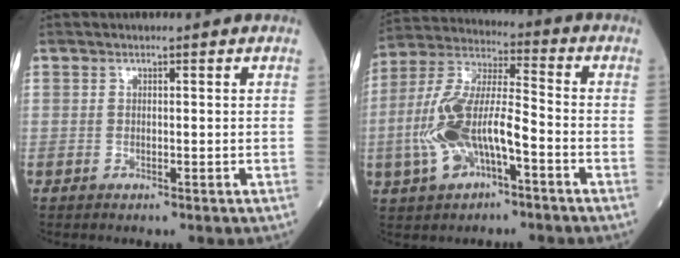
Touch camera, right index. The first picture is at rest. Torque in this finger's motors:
{"motor_torque": [0.52, -0.23, 0.60, 0.21]}